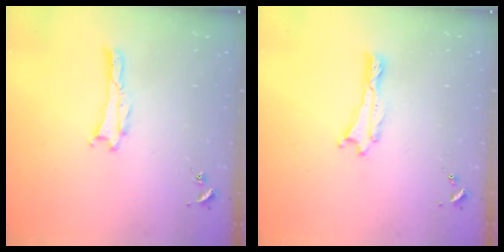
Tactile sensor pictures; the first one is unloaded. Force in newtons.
{"total": 0.0}